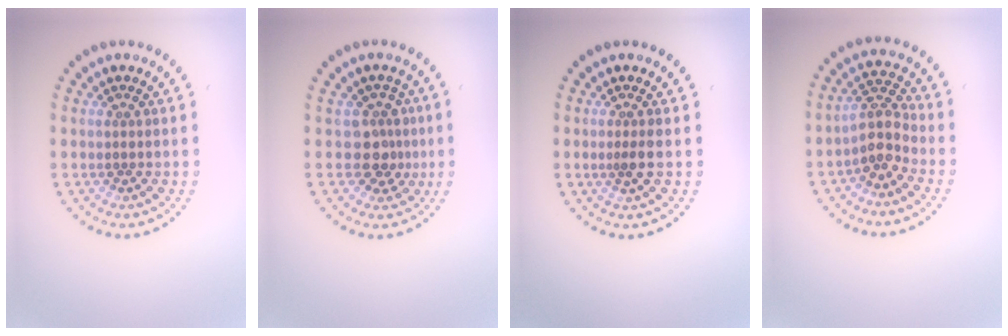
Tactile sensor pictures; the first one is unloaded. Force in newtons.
{"total": 2.7, "press": 2.1, "slide": 1.7}
{"total": 1.5, "press": 1.2, "slide": 0.9}
{"total": 2.9, "press": 2.4, "slide": 1.7}